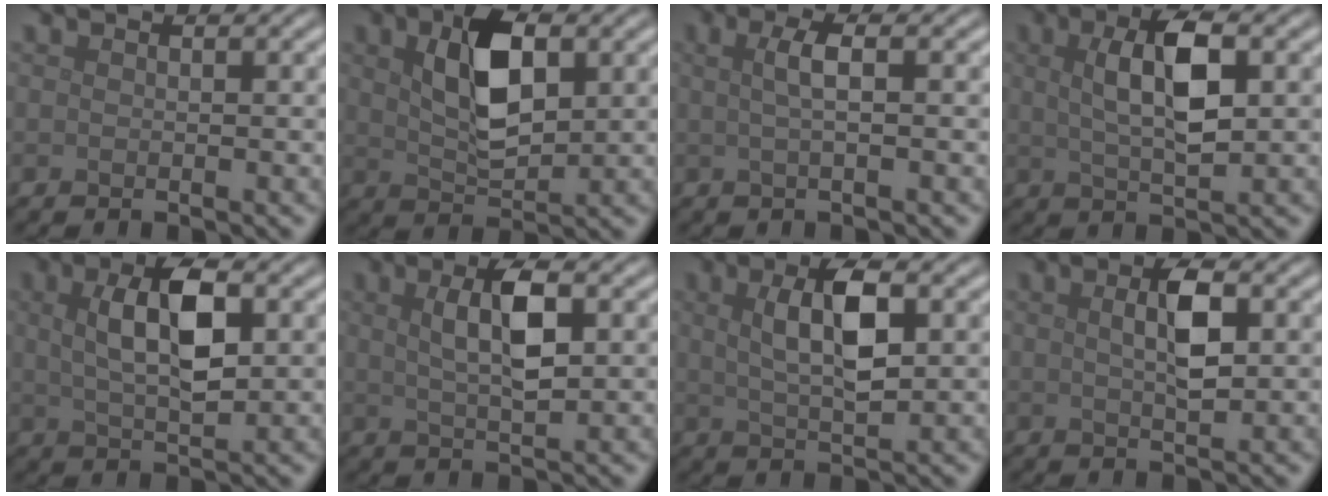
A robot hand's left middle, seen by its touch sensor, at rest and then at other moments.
{"total": 6.5, "force": [1.8, 3.3, 5.3], "torque": [-0.107, 0.005, 0.034]}
{"total": 2.5, "force": [0.4, 0.7, 2.3], "torque": [-0.040, 0.008, 0.004]}
{"total": 5.8, "force": [1.4, 2.0, 5.3], "torque": [-0.098, 0.007, 0.023]}
{"total": 6.2, "force": [1.4, 2.5, 5.6], "torque": [-0.104, 0.007, 0.024]}
{"total": 4.7, "force": [1.2, 1.5, 4.3], "torque": [-0.082, 0.006, 0.022]}
{"total": 5.3, "force": [1.3, 1.8, 4.8], "torque": [-0.092, 0.006, 0.023]}
{"total": 3.7, "force": [0.8, 1.2, 3.4], "torque": [-0.066, 0.004, 0.013]}